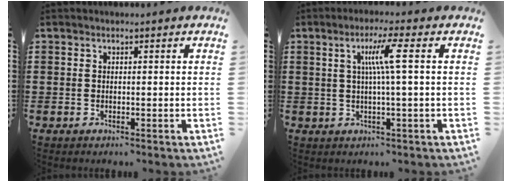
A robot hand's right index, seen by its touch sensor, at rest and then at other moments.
{"total": 5.7, "force": [1.1, -0.5, 5.5], "torque": [-0.108, -0.001, 0.010]}